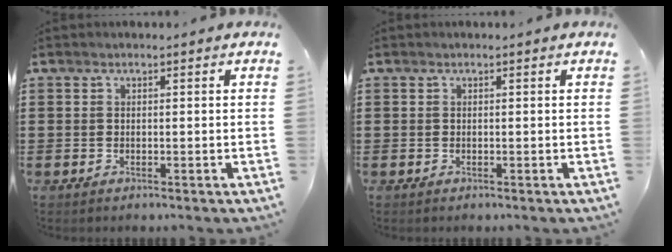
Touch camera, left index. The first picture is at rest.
{"total": 0.0}